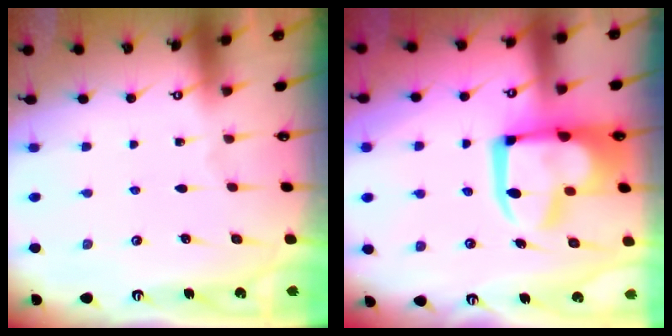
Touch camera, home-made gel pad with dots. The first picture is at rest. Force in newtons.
{"total": 9.6, "press": 9.5, "slide": 1.5}